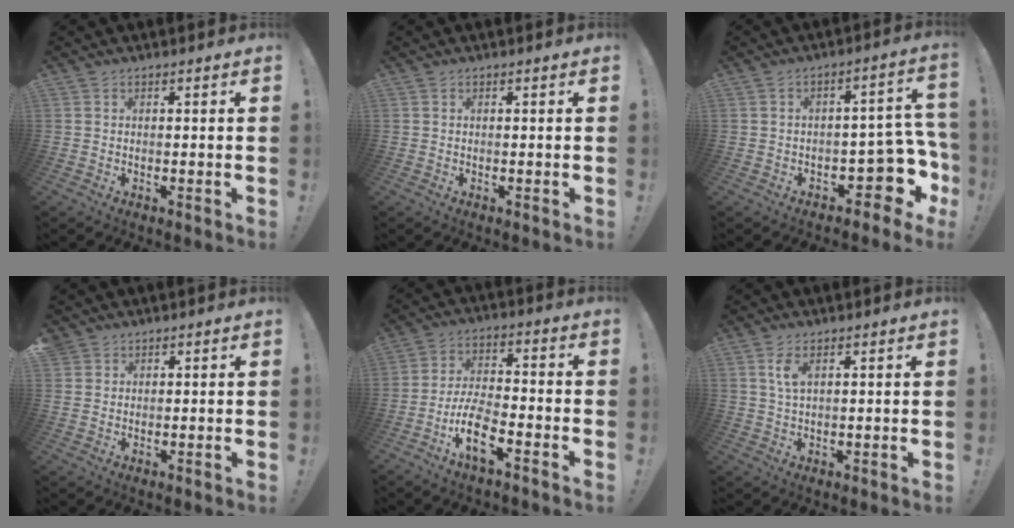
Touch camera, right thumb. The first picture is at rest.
{"total": 0.0}
{"total": 10.2, "force": [-4.0, 5.6, 7.5], "torque": [-0.071, 0.019, -0.058]}
{"total": 2.2, "force": [1.7, 1.3, 0.0], "torque": [0.003, -0.008, 0.031]}
{"total": 11.7, "force": [-6.1, 4.4, 9.0], "torque": [-0.178, 0.021, -0.109]}
{"total": 4.3, "force": [2.0, 1.8, 3.3], "torque": [-0.056, -0.009, 0.033]}